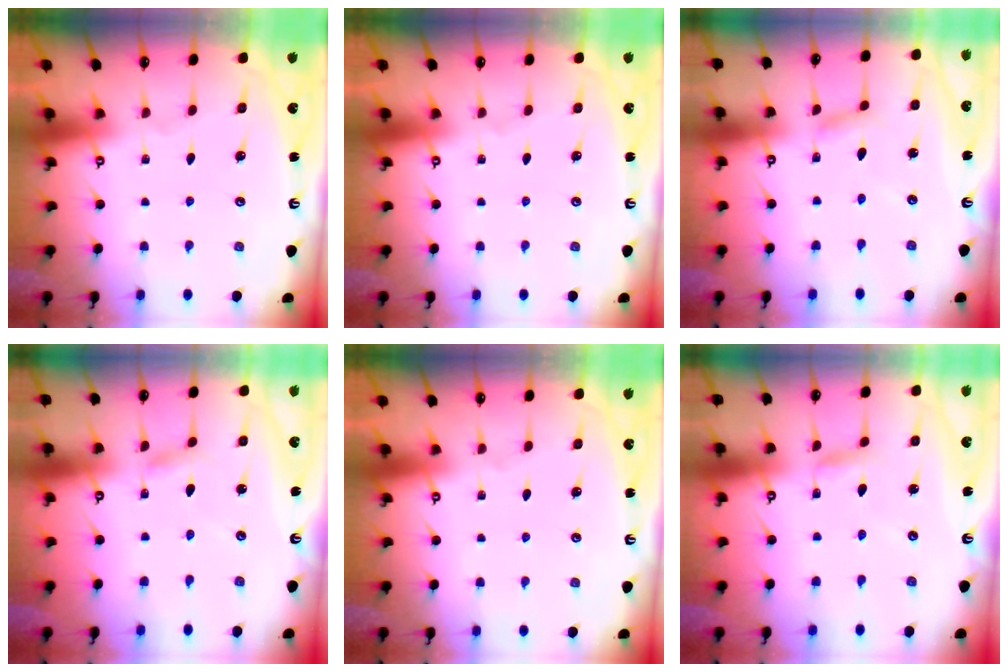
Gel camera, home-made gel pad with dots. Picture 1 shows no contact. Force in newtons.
{"total": 0.0}
{"total": 2.7, "press": 2.7, "slide": 0.2}
{"total": 2.5, "press": 2.5, "slide": 0.3}
{"total": 0.0}
{"total": 2.4, "press": 2.4, "slide": 0.2}